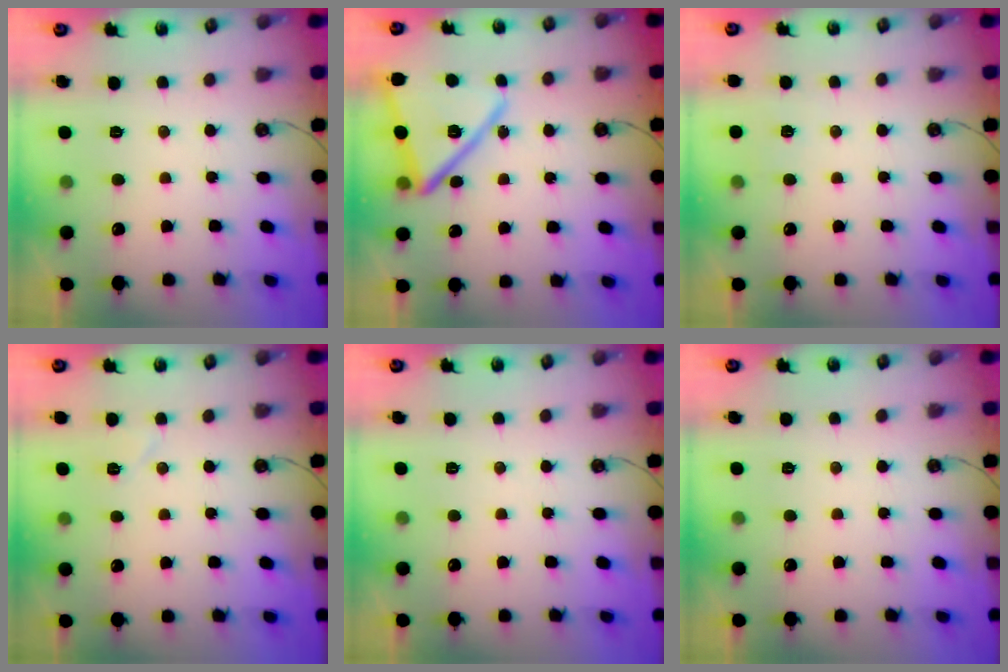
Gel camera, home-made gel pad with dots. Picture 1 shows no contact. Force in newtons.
{"total": 17.7, "press": 17.6, "slide": 1.4}
{"total": 2.5, "press": 2.4, "slide": 0.4}
{"total": 4.3, "press": 3.9, "slide": 1.8}
{"total": 0.0}
{"total": 0.0}